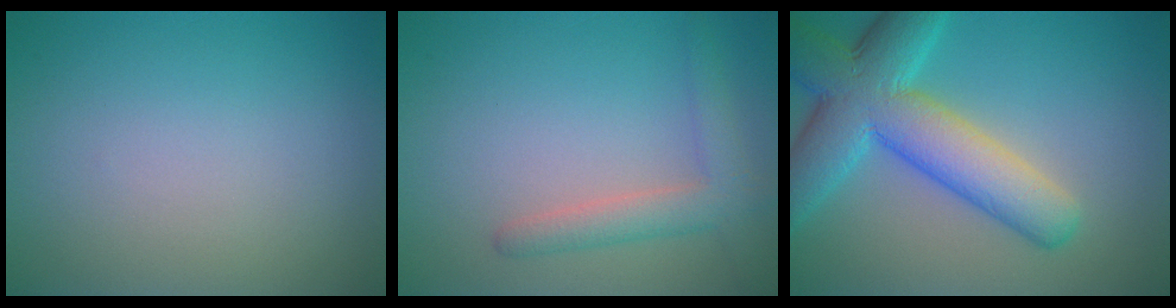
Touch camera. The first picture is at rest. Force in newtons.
{"total": 3.0, "press": 3.0, "slide": 0.1}
{"total": 9.4, "press": 9.4, "slide": 0.4}